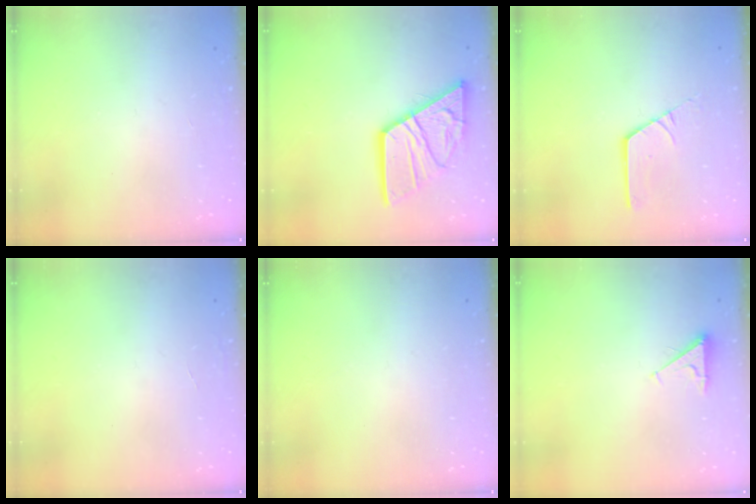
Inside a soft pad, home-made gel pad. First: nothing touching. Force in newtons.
{"total": 18.5, "press": 18.4, "slide": 1.9}
{"total": 2.6, "press": 2.6, "slide": 0.2}
{"total": 0.0}
{"total": 0.0}
{"total": 3.0, "press": 3.0, "slide": 0.6}